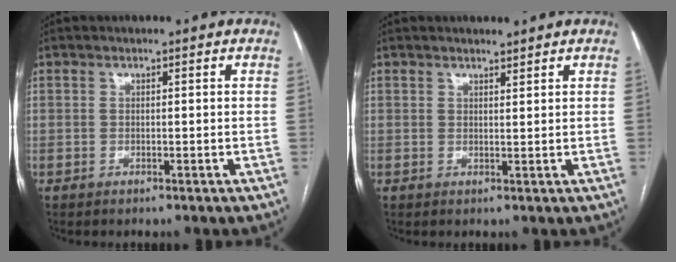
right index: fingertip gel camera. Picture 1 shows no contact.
{"total": 1.5, "force": [1.4, 0.0, 0.4], "torque": [-0.007, 0.000, 0.025]}